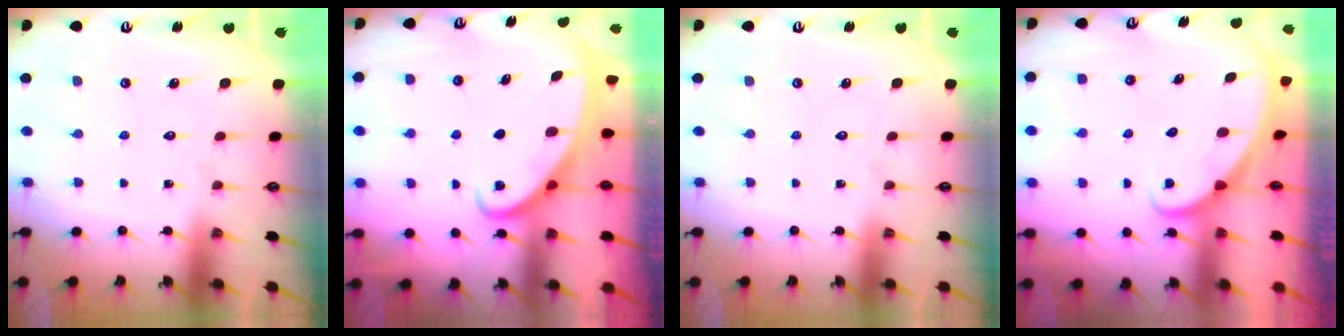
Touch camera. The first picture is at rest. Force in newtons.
{"total": 2.4, "press": 2.4, "slide": 0.4}
{"total": 0.0}
{"total": 1.5, "press": 1.5, "slide": 0.0}